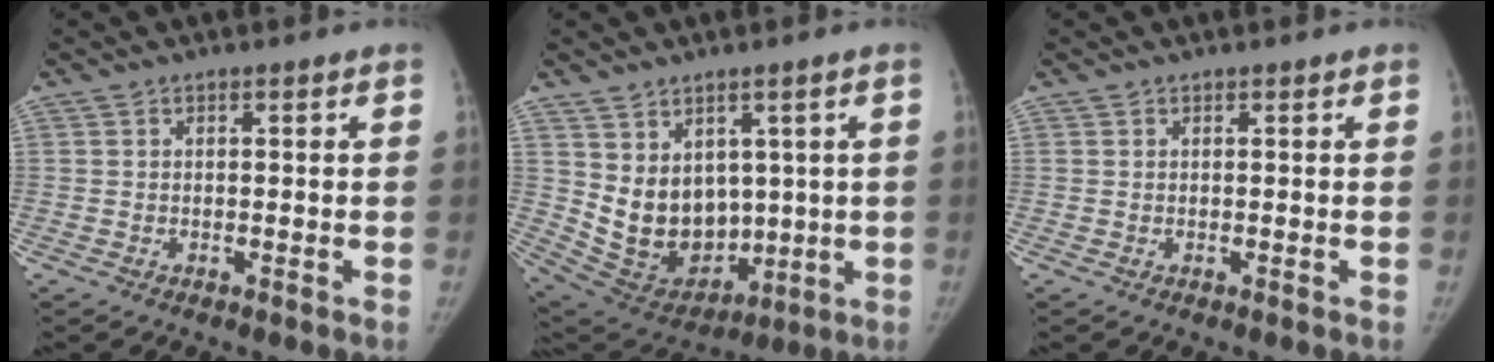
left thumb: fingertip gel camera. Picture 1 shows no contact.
{"total": 13.0, "force": [1.8, 10.1, 8.0], "torque": [-0.095, -0.015, 0.076]}
{"total": 0.0}